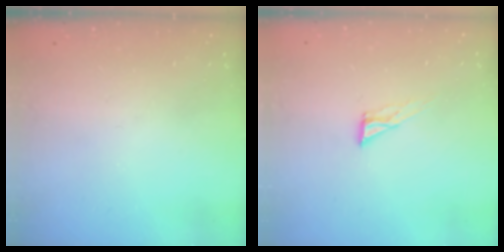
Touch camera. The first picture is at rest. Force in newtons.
{"total": 6.5, "press": 6.5, "slide": 0.4}